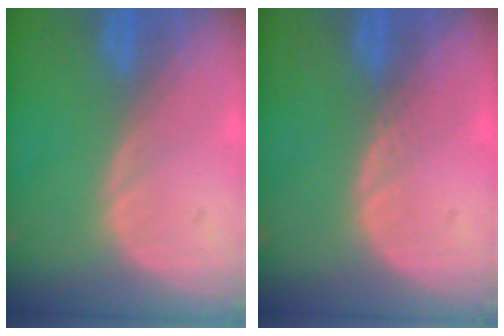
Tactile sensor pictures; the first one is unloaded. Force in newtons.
{"total": 0.7, "press": 0.6, "slide": 0.3}